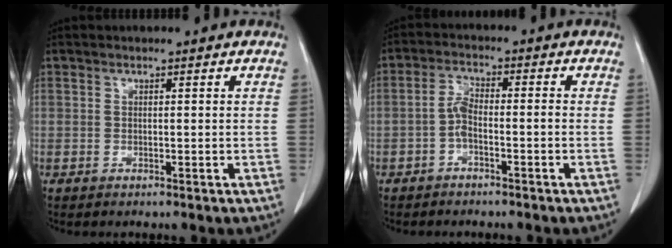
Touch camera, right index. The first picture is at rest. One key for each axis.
{"total": 3.3, "fx": -1.3, "fy": 1.1, "fz": 2.9, "tx": -0.059, "ty": 0.012, "tz": -0.026}